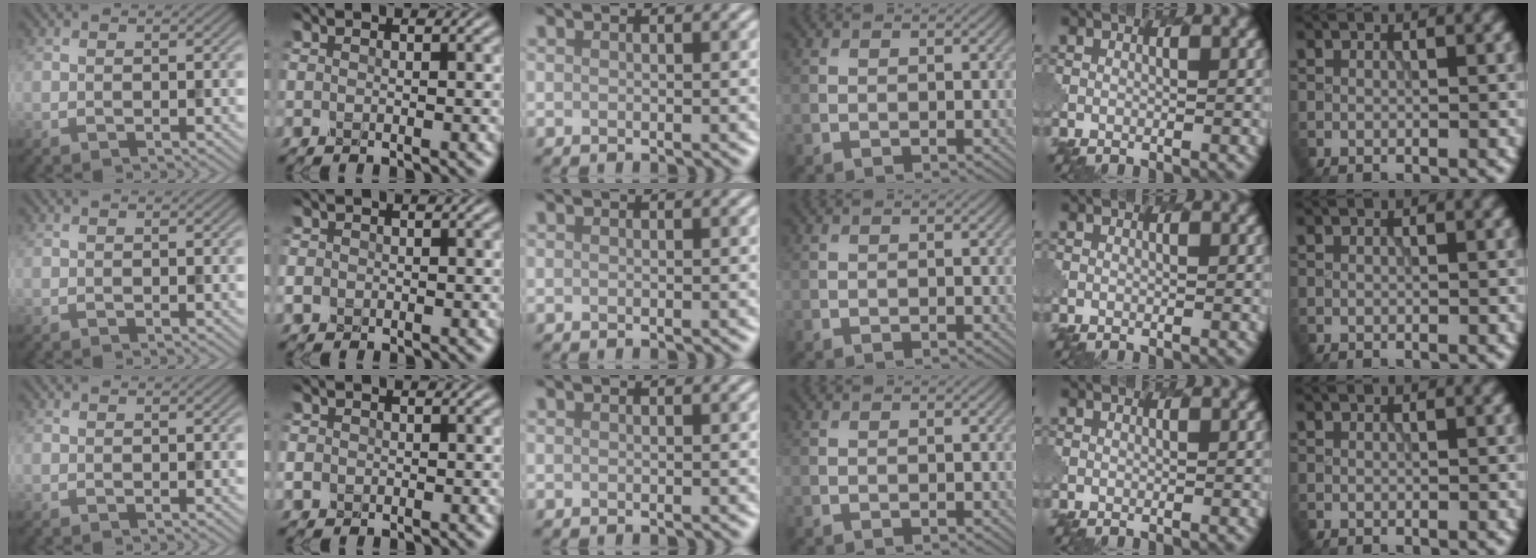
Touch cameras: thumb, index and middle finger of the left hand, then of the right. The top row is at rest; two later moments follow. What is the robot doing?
{"motion": "extract", "object": "pen bag"}